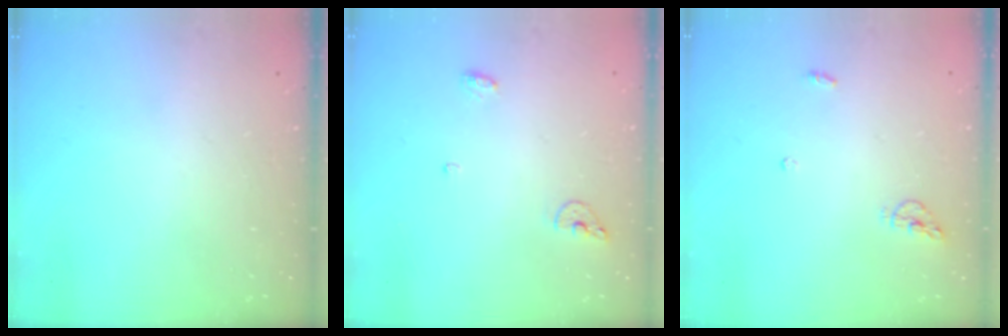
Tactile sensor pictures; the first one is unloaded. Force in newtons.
{"total": 6.2, "press": 6.1, "slide": 1.1}
{"total": 5.4, "press": 5.4, "slide": 0.5}